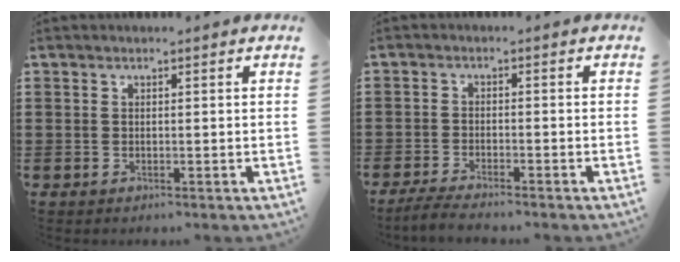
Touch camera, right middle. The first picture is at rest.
{"total": 2.9, "force": [-2.7, 0.1, 0.9], "torque": [-0.023, -0.001, -0.057]}